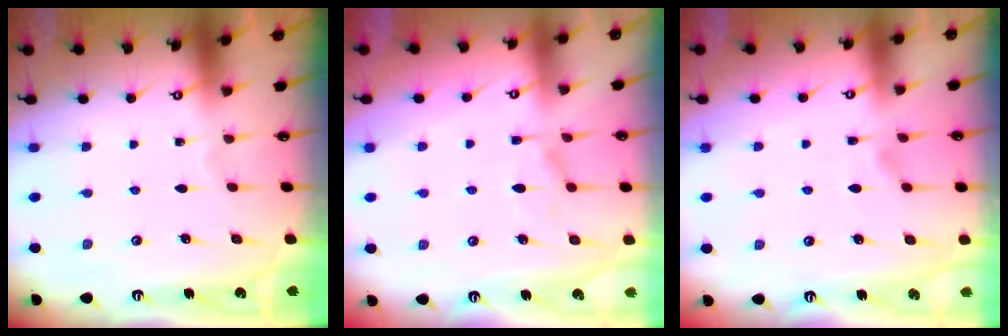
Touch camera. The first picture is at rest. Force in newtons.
{"total": 1.4, "press": 0.3, "slide": 1.4}
{"total": 1.8, "press": 1.6, "slide": 1.0}